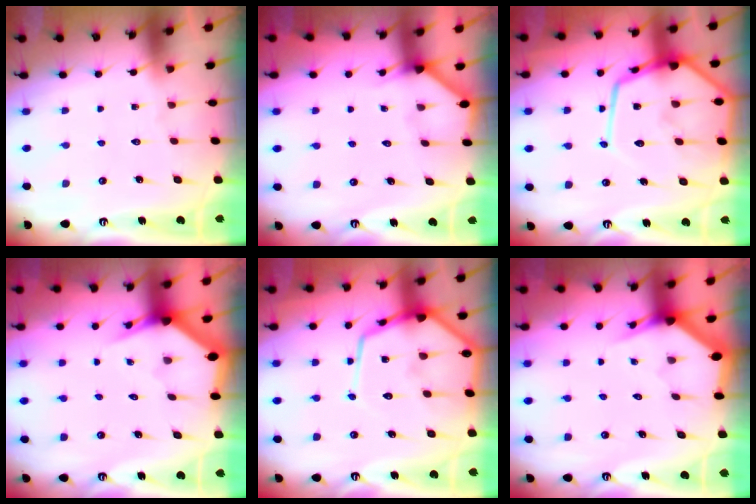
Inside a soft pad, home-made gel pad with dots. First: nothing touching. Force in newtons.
{"total": 2.2, "press": 2.2, "slide": 0.2}
{"total": 19.7, "press": 19.7, "slide": 1.7}
{"total": 3.0, "press": 3.0, "slide": 0.0}
{"total": 15.6, "press": 15.5, "slide": 1.4}
{"total": 3.0, "press": 3.0, "slide": 0.1}